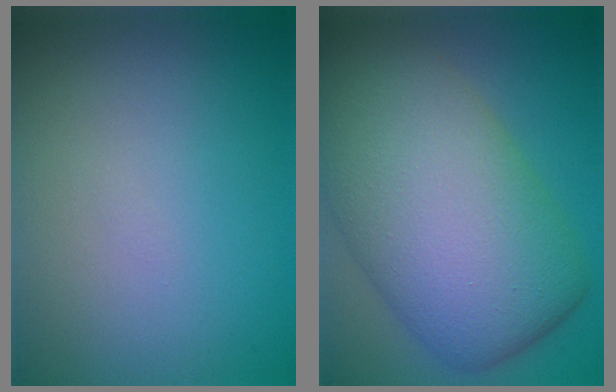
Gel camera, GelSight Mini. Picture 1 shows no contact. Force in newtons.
{"total": 13.9, "press": 13.9, "slide": 0.6}